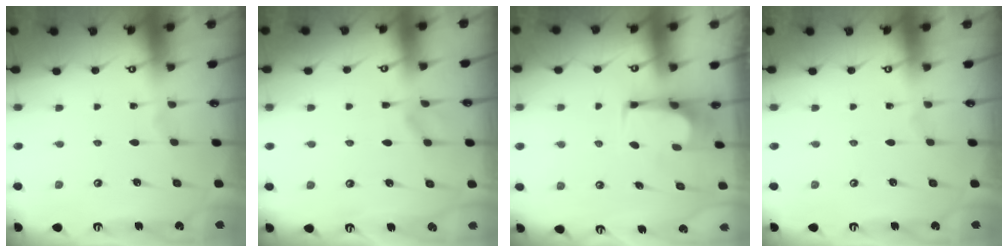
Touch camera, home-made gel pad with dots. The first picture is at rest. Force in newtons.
{"total": 3.8, "press": 3.8, "slide": 0.3}
{"total": 3.5, "press": 3.5, "slide": 0.2}
{"total": 0.0}